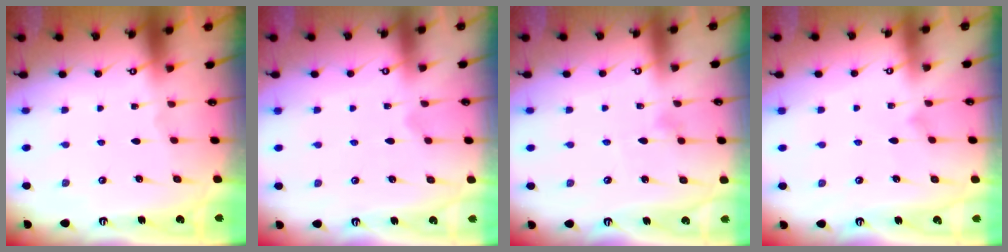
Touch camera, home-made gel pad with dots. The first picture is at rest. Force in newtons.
{"total": 6.4, "press": 6.4, "slide": 0.3}
{"total": 4.2, "press": 4.2, "slide": 0.3}
{"total": 6.9, "press": 6.9, "slide": 0.4}